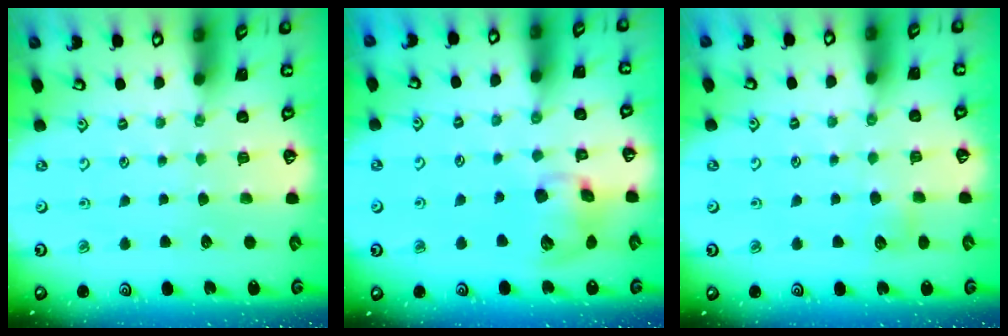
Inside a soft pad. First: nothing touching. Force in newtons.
{"total": 11.4, "press": 11.2, "slide": 2.1}
{"total": 4.3, "press": 4.3, "slide": 0.6}